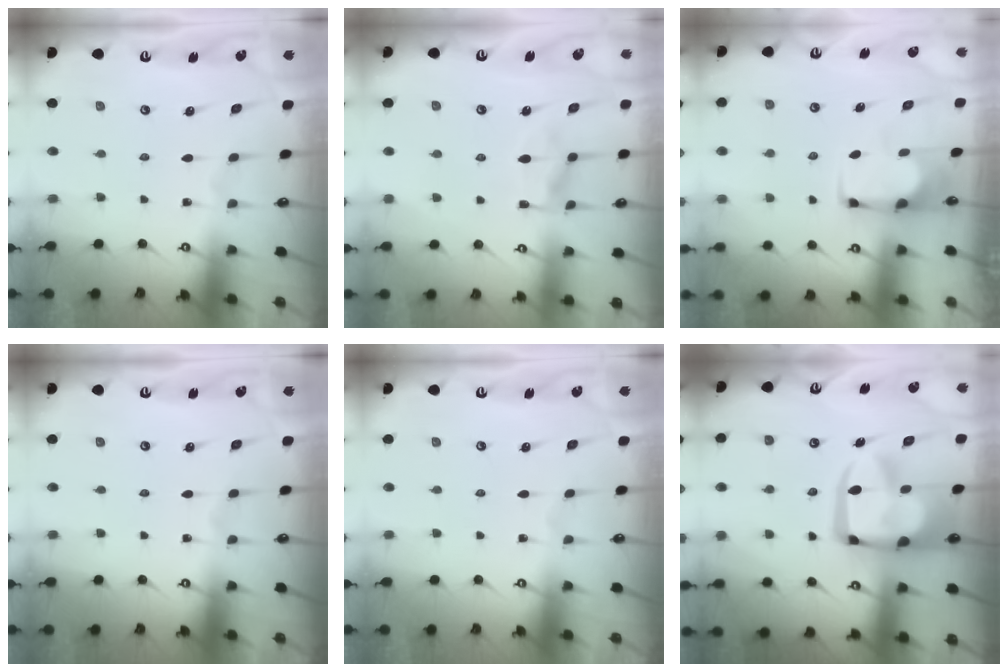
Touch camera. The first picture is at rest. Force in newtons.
{"total": 4.3, "press": 4.1, "slide": 1.2}
{"total": 1.6, "press": 1.5, "slide": 0.6}
{"total": 0.0}
{"total": 0.0}
{"total": 17.1, "press": 17.0, "slide": 1.8}